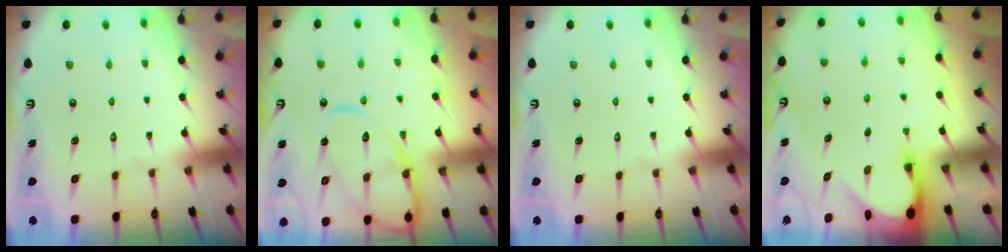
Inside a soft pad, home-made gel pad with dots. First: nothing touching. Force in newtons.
{"total": 15.1, "press": 15.1, "slide": 1.3}
{"total": 0.0}
{"total": 3.1, "press": 3.1, "slide": 0.2}